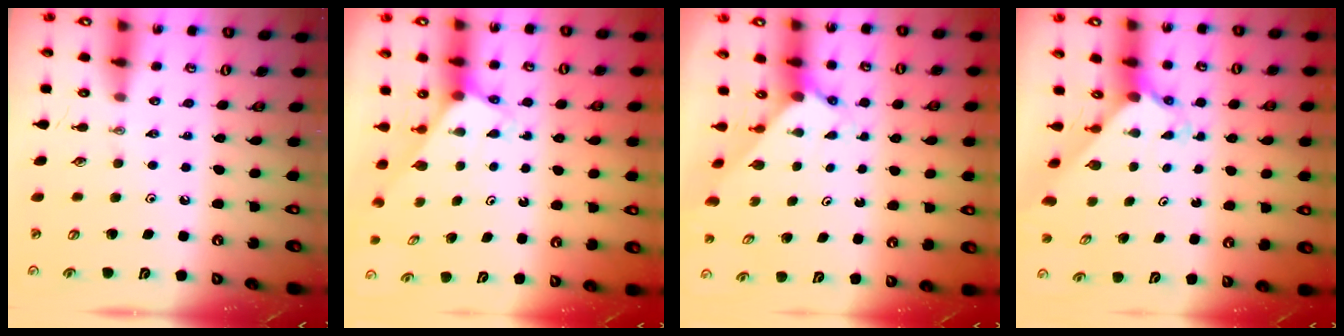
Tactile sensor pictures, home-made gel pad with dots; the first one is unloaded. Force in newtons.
{"total": 2.7, "press": 2.7, "slide": 0.1}
{"total": 1.7, "press": 1.7, "slide": 0.2}
{"total": 2.3, "press": 2.3, "slide": 0.3}